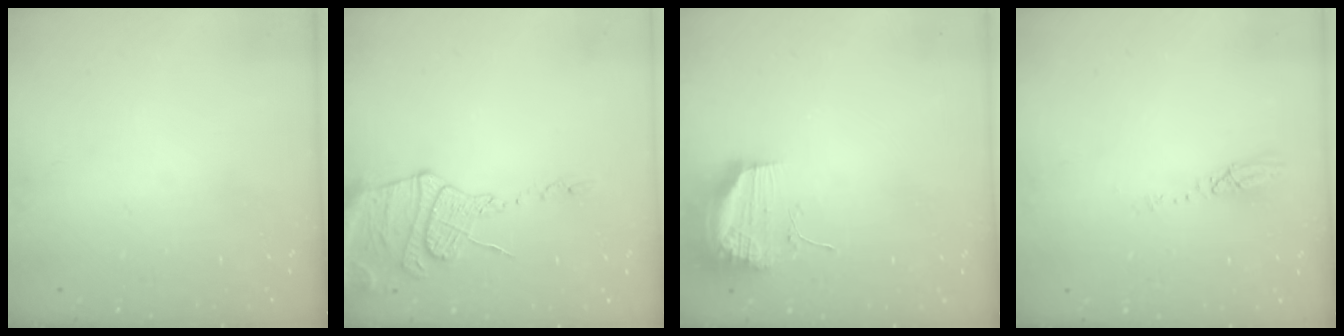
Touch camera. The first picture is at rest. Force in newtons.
{"total": 14.4, "press": 14.4, "slide": 1.4}
{"total": 17.0, "press": 13.3, "slide": 10.6}
{"total": 3.6, "press": 3.6, "slide": 0.2}